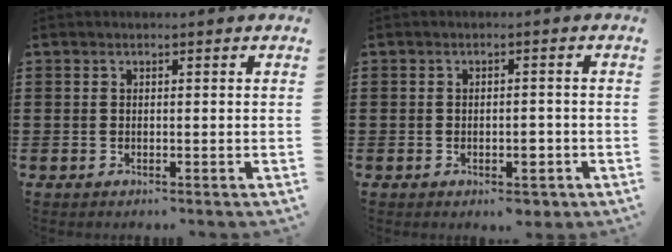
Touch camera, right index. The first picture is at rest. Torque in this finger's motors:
{"motor_torque": [1.29, 0.85, 0.25, 0.01]}